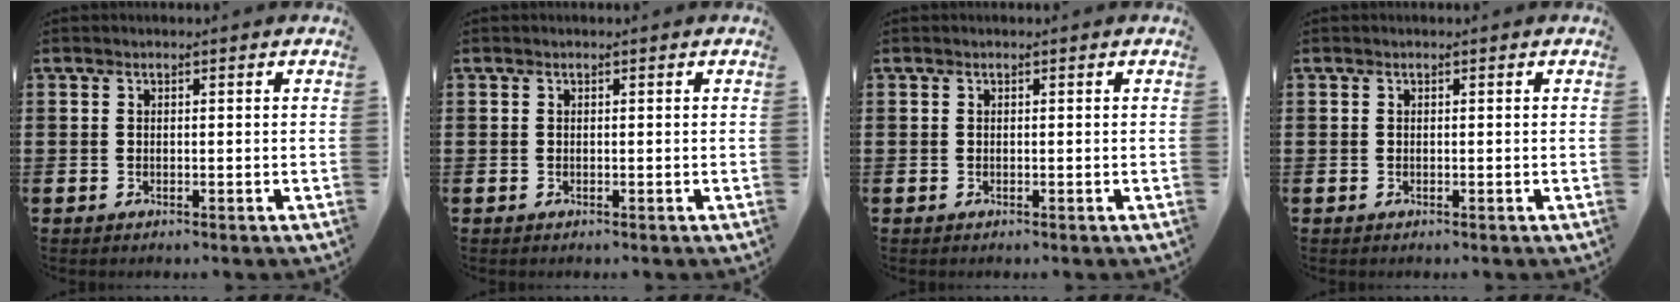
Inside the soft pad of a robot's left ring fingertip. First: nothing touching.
{"total": 0.0}
{"total": 0.0}
{"total": 0.0}